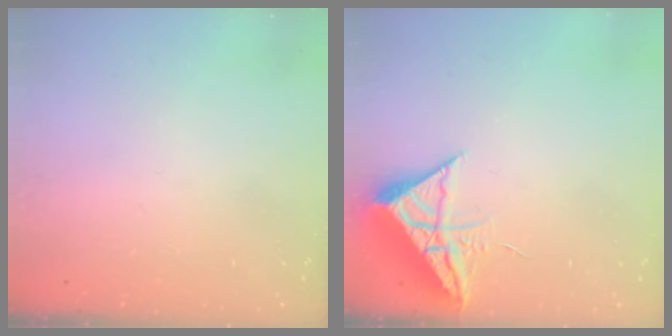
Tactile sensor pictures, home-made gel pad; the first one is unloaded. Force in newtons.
{"total": 10.0, "press": 9.9, "slide": 0.8}